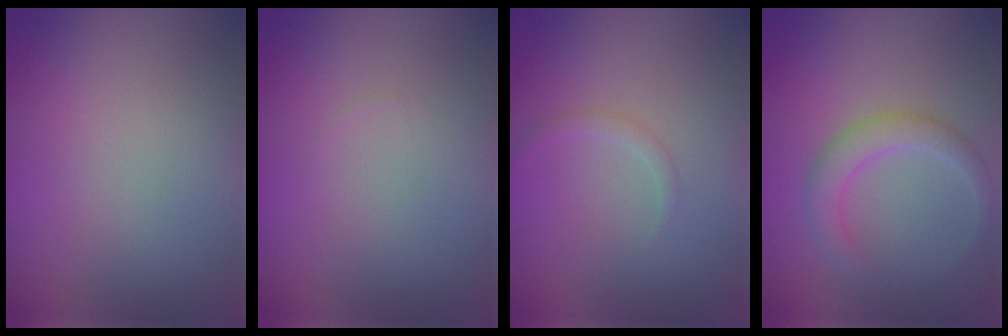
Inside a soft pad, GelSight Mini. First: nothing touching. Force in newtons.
{"total": 0.0}
{"total": 0.7, "press": 0.7, "slide": 0.0}
{"total": 2.5, "press": 2.5, "slide": 0.1}